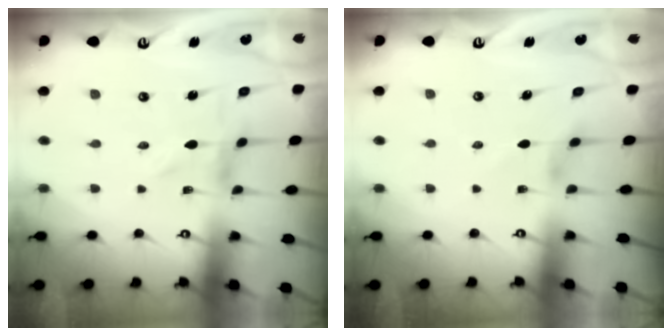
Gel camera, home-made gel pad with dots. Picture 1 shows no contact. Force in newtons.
{"total": 1.8, "press": 1.8, "slide": 0.4}